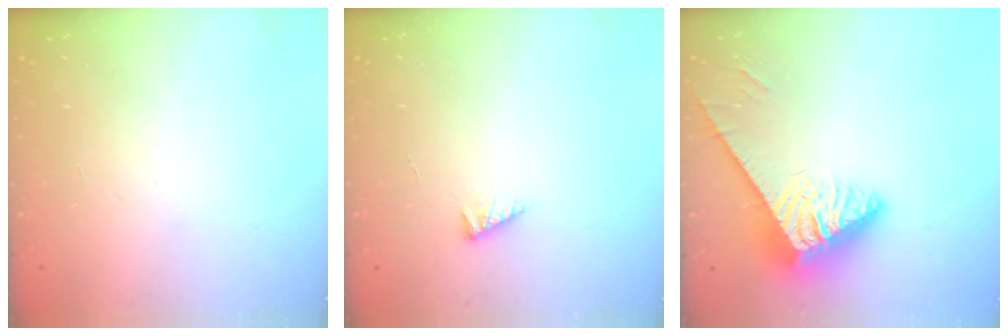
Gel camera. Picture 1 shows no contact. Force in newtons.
{"total": 2.7, "press": 2.7, "slide": 0.6}
{"total": 6.5, "press": 6.5, "slide": 0.1}